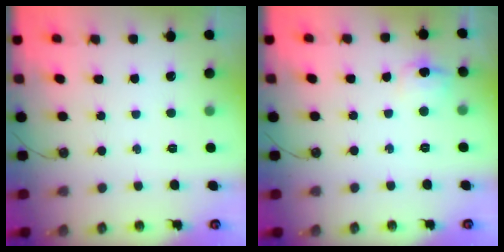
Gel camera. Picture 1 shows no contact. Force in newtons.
{"total": 7.5, "press": 7.5, "slide": 0.7}